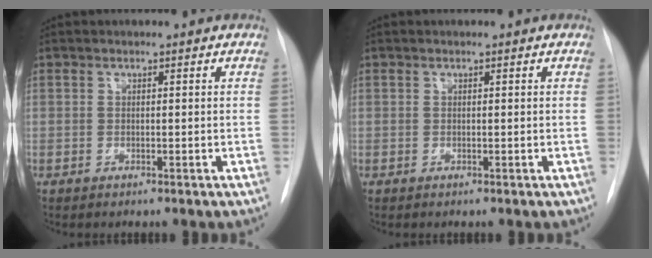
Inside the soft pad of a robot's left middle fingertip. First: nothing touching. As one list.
[{"total": 0.0}]